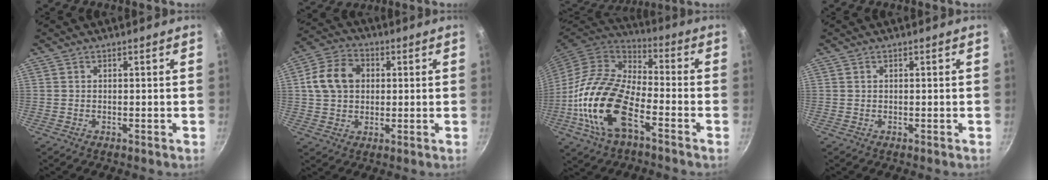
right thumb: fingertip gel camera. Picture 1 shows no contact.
{"total": 10.3, "force": [1.5, 8.0, 6.4], "torque": [-0.106, 0.017, 0.020]}
{"total": 19.4, "force": [-7.2, 9.2, 15.4], "torque": [-0.310, 0.041, -0.140]}
{"total": 0.0}